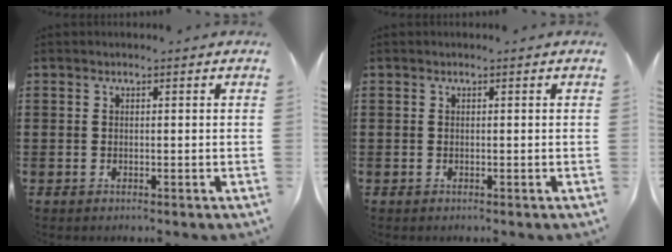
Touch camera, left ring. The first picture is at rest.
{"total": 0.0}